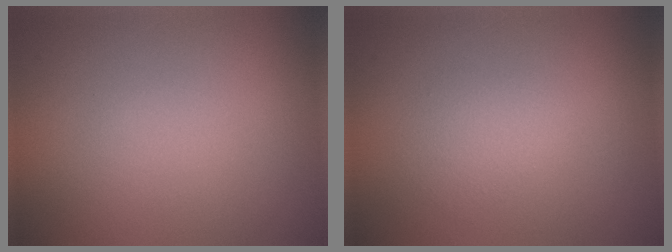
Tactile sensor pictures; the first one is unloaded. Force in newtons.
{"total": 1.5, "press": 1.5, "slide": 0.1}